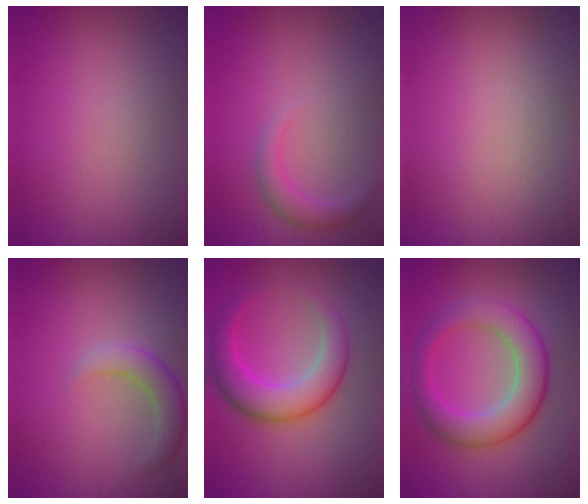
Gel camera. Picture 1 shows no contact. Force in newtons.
{"total": 2.1, "press": 2.1, "slide": 0.1}
{"total": 0.0}
{"total": 3.2, "press": 3.2, "slide": 0.2}
{"total": 6.6, "press": 6.6, "slide": 0.1}
{"total": 7.3, "press": 7.3, "slide": 0.3}